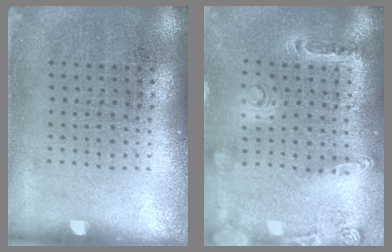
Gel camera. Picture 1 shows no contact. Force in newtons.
{"total": 0.8, "press": 0.7, "slide": 0.3}